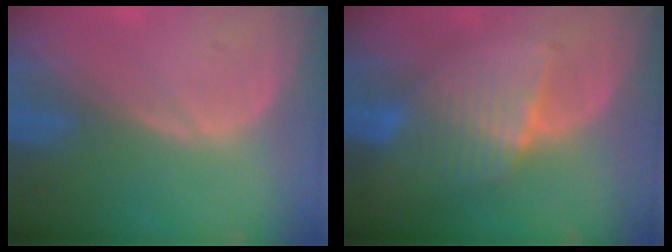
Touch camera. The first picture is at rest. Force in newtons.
{"total": 6.5, "press": 5.7, "slide": 3.2}